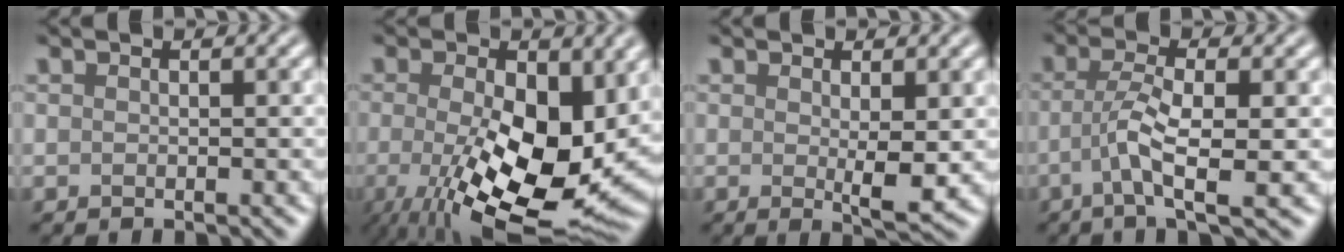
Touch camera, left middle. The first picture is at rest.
{"total": 13.3, "force": [-2.0, 5.6, 11.8], "torque": [-0.195, -0.017, -0.023]}
{"total": 2.3, "force": [0.3, 0.1, 2.3], "torque": [-0.039, -0.005, 0.015]}
{"total": 4.2, "force": [-1.2, 0.7, 3.9], "torque": [-0.082, 0.005, -0.021]}